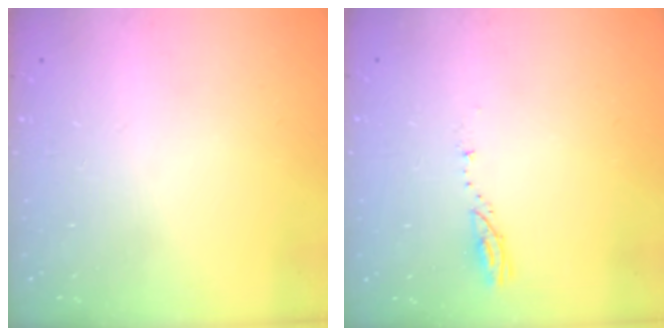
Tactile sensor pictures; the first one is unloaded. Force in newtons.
{"total": 3.1, "press": 3.1, "slide": 0.3}